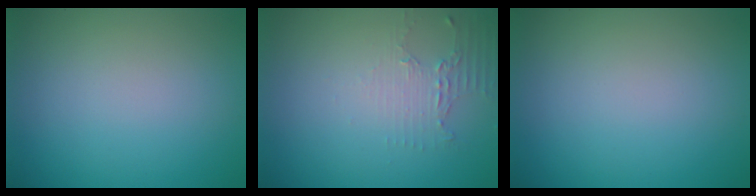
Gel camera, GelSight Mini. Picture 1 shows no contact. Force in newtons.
{"total": 2.2, "press": 1.5, "slide": 1.5}
{"total": 0.0}